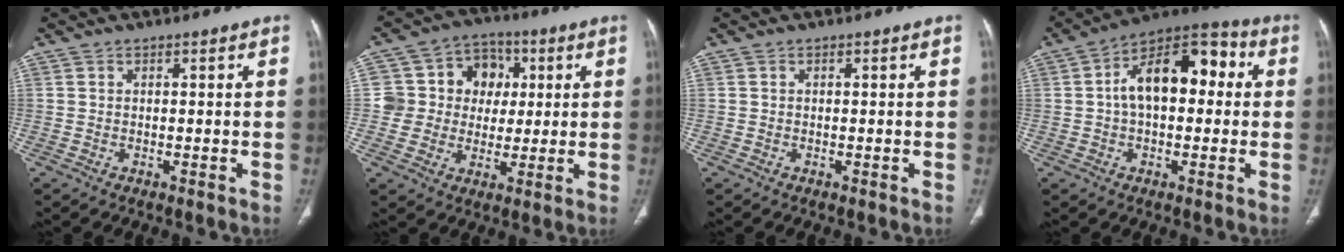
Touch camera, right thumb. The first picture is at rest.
{"total": 12.1, "force": [1.8, 11.2, 4.2], "torque": [-0.017, 0.017, 0.029]}
{"total": 0.0}
{"total": 15.2, "force": [1.9, 8.7, 12.4], "torque": [-0.173, 0.044, 0.019]}